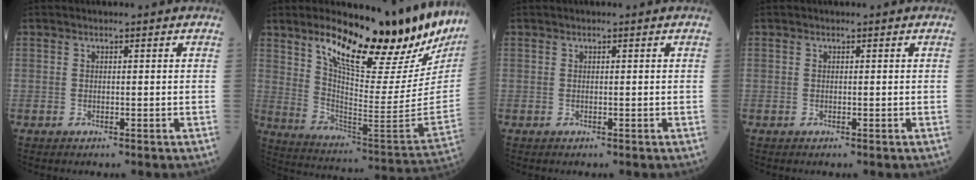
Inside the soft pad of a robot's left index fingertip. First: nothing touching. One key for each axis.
{"total": 24.1, "fx": 19.2, "fy": 3.7, "fz": 14.1, "tx": -0.217, "ty": -0.078, "tz": 0.278}
{"total": 0.0}
{"total": 0.0}